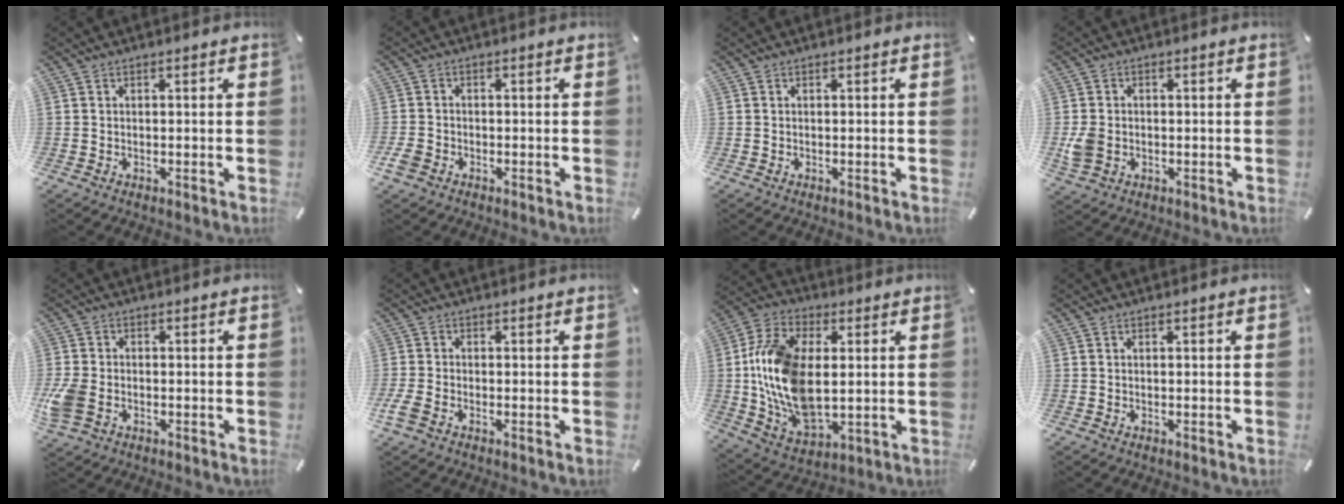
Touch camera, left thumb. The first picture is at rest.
{"total": 2.9, "force": [-1.7, 2.0, 1.3], "torque": [-0.033, 0.003, -0.035]}
{"total": 0.0}
{"total": 4.7, "force": [-0.7, 3.7, 2.8], "torque": [-0.060, 0.005, -0.011]}
{"total": 5.7, "force": [-1.7, 4.2, 3.5], "torque": [-0.080, 0.007, -0.032]}
{"total": 2.8, "force": [-1.4, 1.7, 1.7], "torque": [-0.047, -0.003, -0.029]}
{"total": 17.6, "force": [1.1, 11.3, 13.5], "torque": [-0.318, -0.008, 0.019]}
{"total": 0.0}